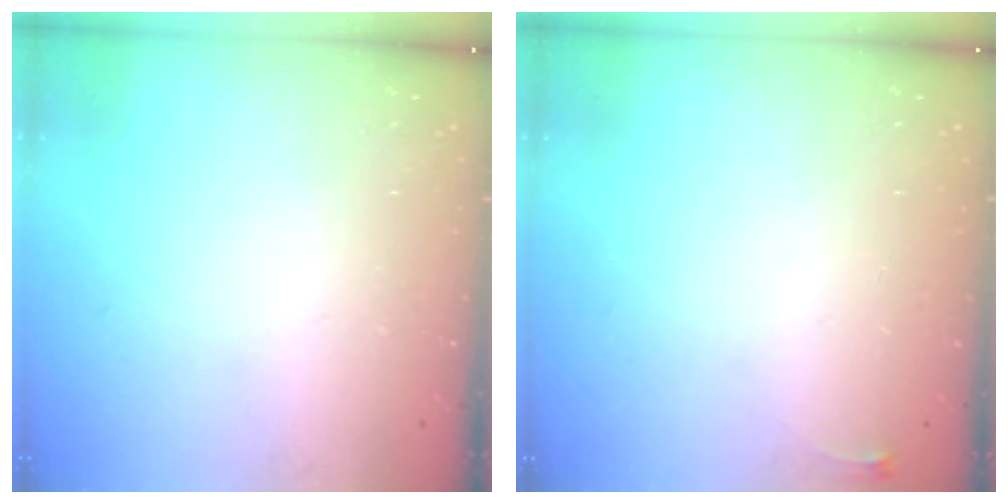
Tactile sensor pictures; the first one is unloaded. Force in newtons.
{"total": 2.6, "press": 2.6, "slide": 0.6}